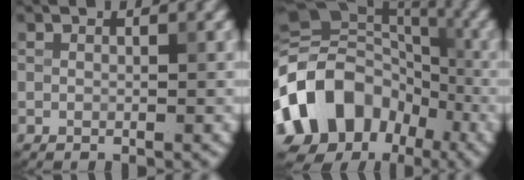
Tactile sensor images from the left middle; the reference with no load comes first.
{"total": 16.4, "force": [-6.1, 12.6, 8.5], "torque": [-0.185, 0.020, -0.119]}